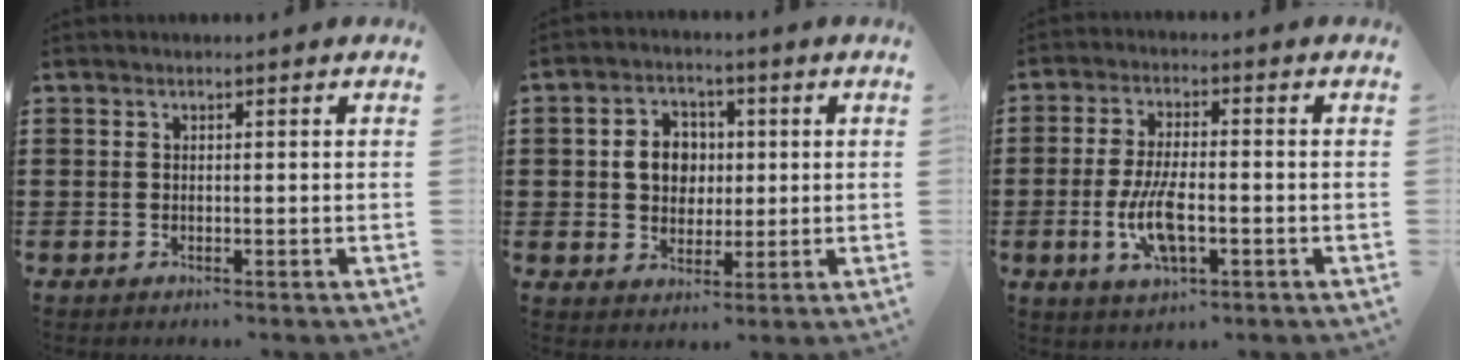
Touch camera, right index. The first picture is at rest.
{"total": 6.0, "force": [0.5, 5.1, 3.1], "torque": [-0.062, 0.012, 0.002]}
{"total": 8.0, "force": [-2.1, 2.8, 7.1], "torque": [-0.161, -0.014, -0.040]}